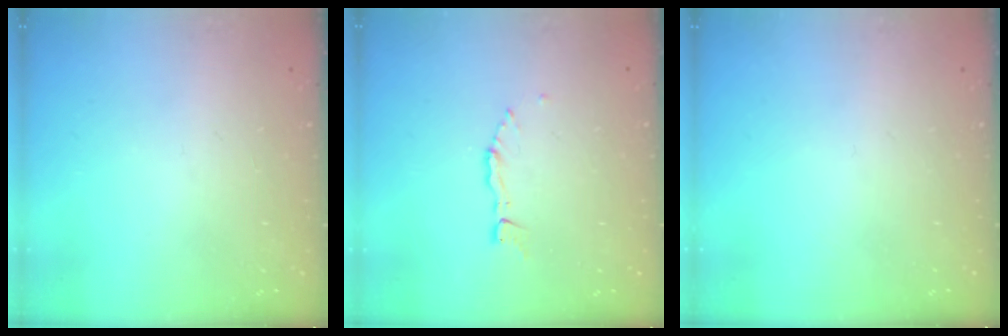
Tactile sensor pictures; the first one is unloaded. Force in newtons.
{"total": 1.9, "press": 1.9, "slide": 0.2}
{"total": 0.0}